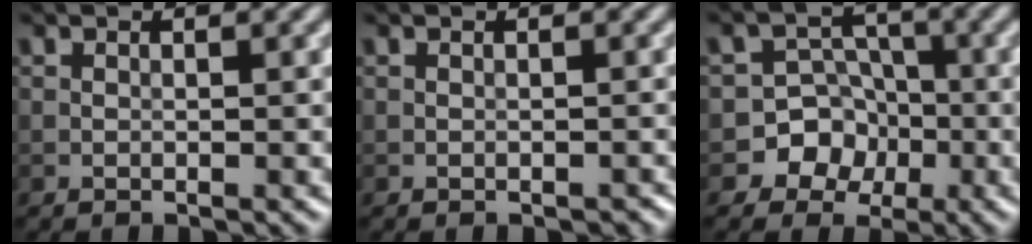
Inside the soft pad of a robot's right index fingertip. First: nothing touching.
{"total": 0.6, "force": [-0.4, 0.3, 0.3], "torque": [-0.003, -0.002, -0.004]}
{"total": 6.4, "force": [-2.7, 5.8, 0.9], "torque": [0.023, 0.005, -0.068]}